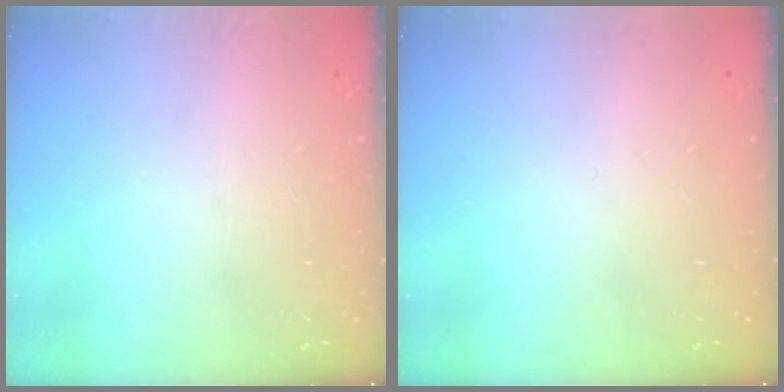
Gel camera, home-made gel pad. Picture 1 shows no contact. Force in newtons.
{"total": 0.0}